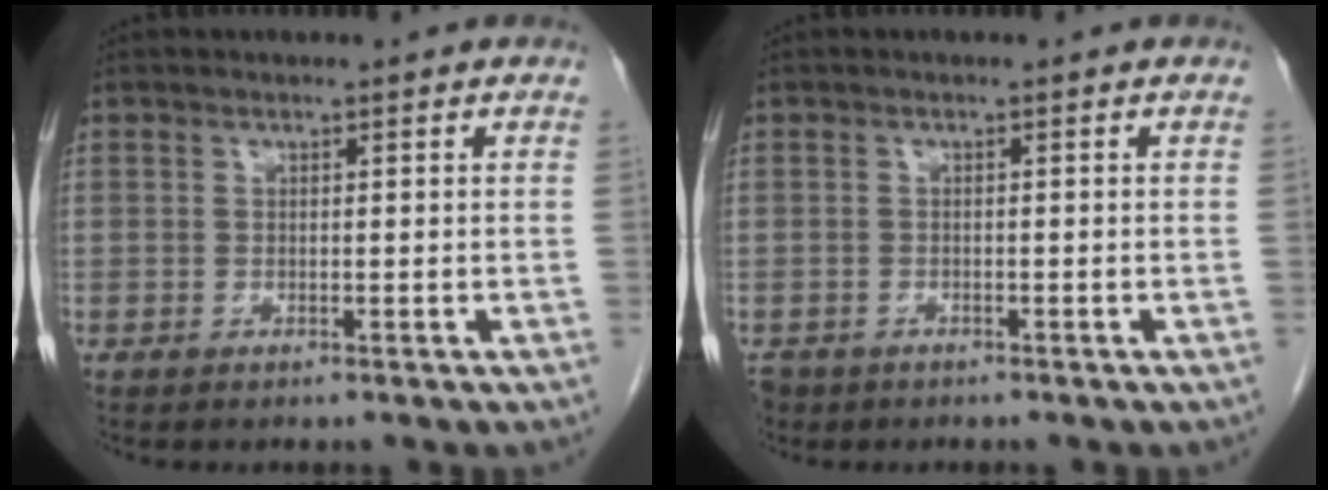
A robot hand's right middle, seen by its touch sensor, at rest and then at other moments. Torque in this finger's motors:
{"motor_torque": [0.43, -0.28, 0.06, 0.03]}